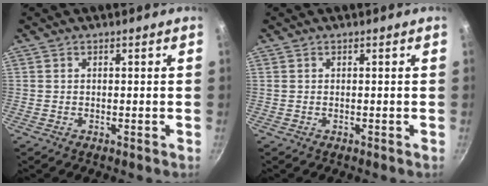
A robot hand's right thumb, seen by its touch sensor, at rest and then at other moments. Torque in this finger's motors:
{"motor_torque": [0.29, 0.03, -0.38, 0.35, 0.03]}